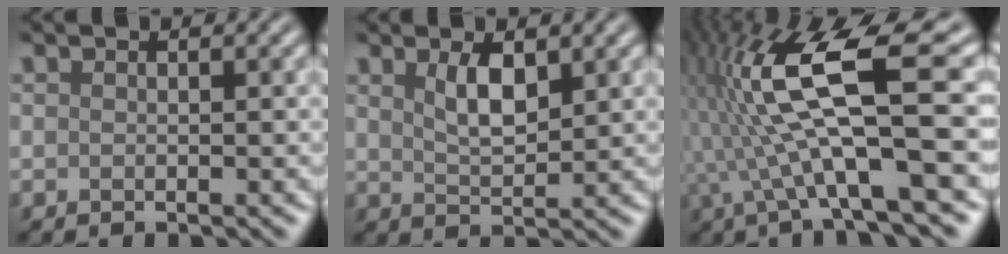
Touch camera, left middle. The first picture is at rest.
{"total": 2.8, "force": [1.4, 1.0, 2.2], "torque": [-0.045, -0.003, 0.028]}
{"total": 12.2, "force": [0.6, 3.0, 11.8], "torque": [-0.229, 0.018, 0.009]}